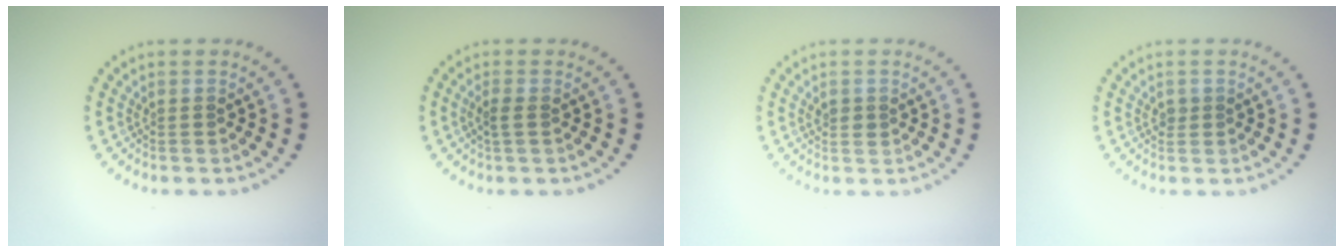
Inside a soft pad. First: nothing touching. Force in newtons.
{"total": 1.3, "press": 1.2, "slide": 0.5}
{"total": 1.1, "press": 1.1, "slide": 0.1}
{"total": 0.8, "press": 0.8, "slide": 0.1}